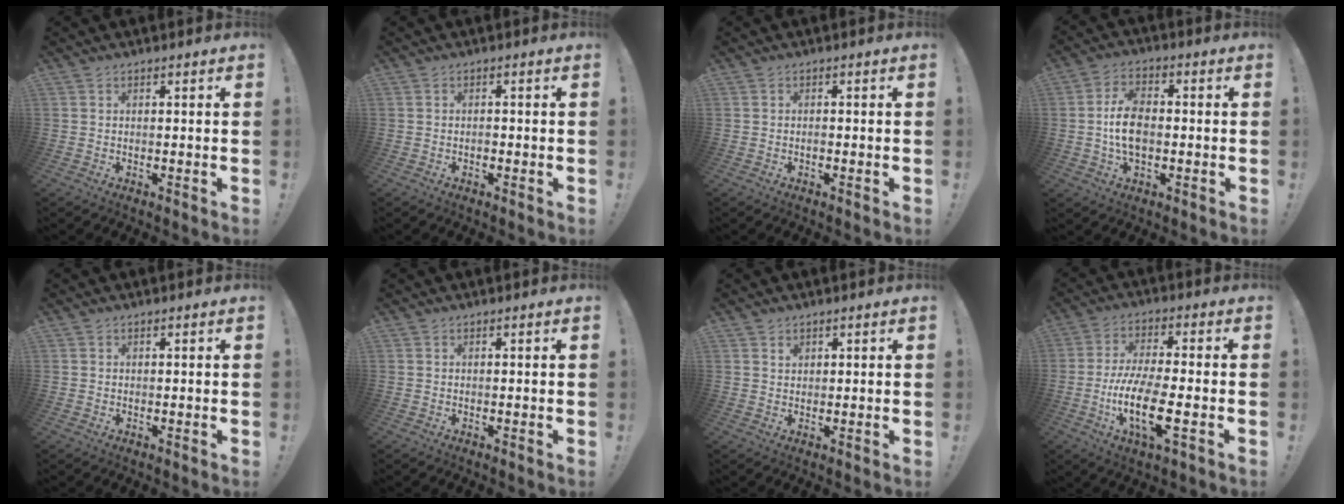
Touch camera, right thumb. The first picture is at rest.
{"total": 1.1, "force": [-0.8, 0.6, 0.5], "torque": [-0.011, 0.001, -0.014]}
{"total": 0.8, "force": [-0.7, 0.3, 0.3], "torque": [-0.008, 0.002, -0.013]}
{"total": 10.0, "force": [-1.0, 6.5, 7.6], "torque": [-0.133, 0.005, -0.018]}
{"total": 0.0}
{"total": 0.0}
{"total": 1.2, "force": [0.9, 0.8, 0.3], "torque": [0.007, -0.006, 0.015]}
{"total": 14.8, "force": [-4.3, 4.3, 13.5], "torque": [-0.266, -0.002, -0.073]}